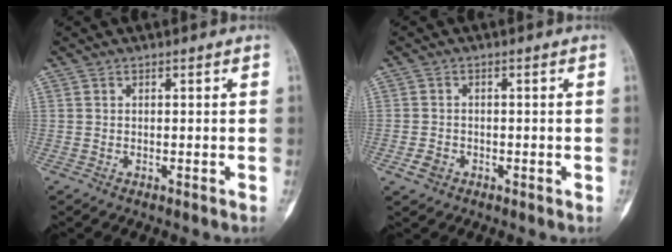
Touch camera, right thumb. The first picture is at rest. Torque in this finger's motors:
{"motor_torque": [0.41, 0.38, -0.06, 0.20, 0.02]}